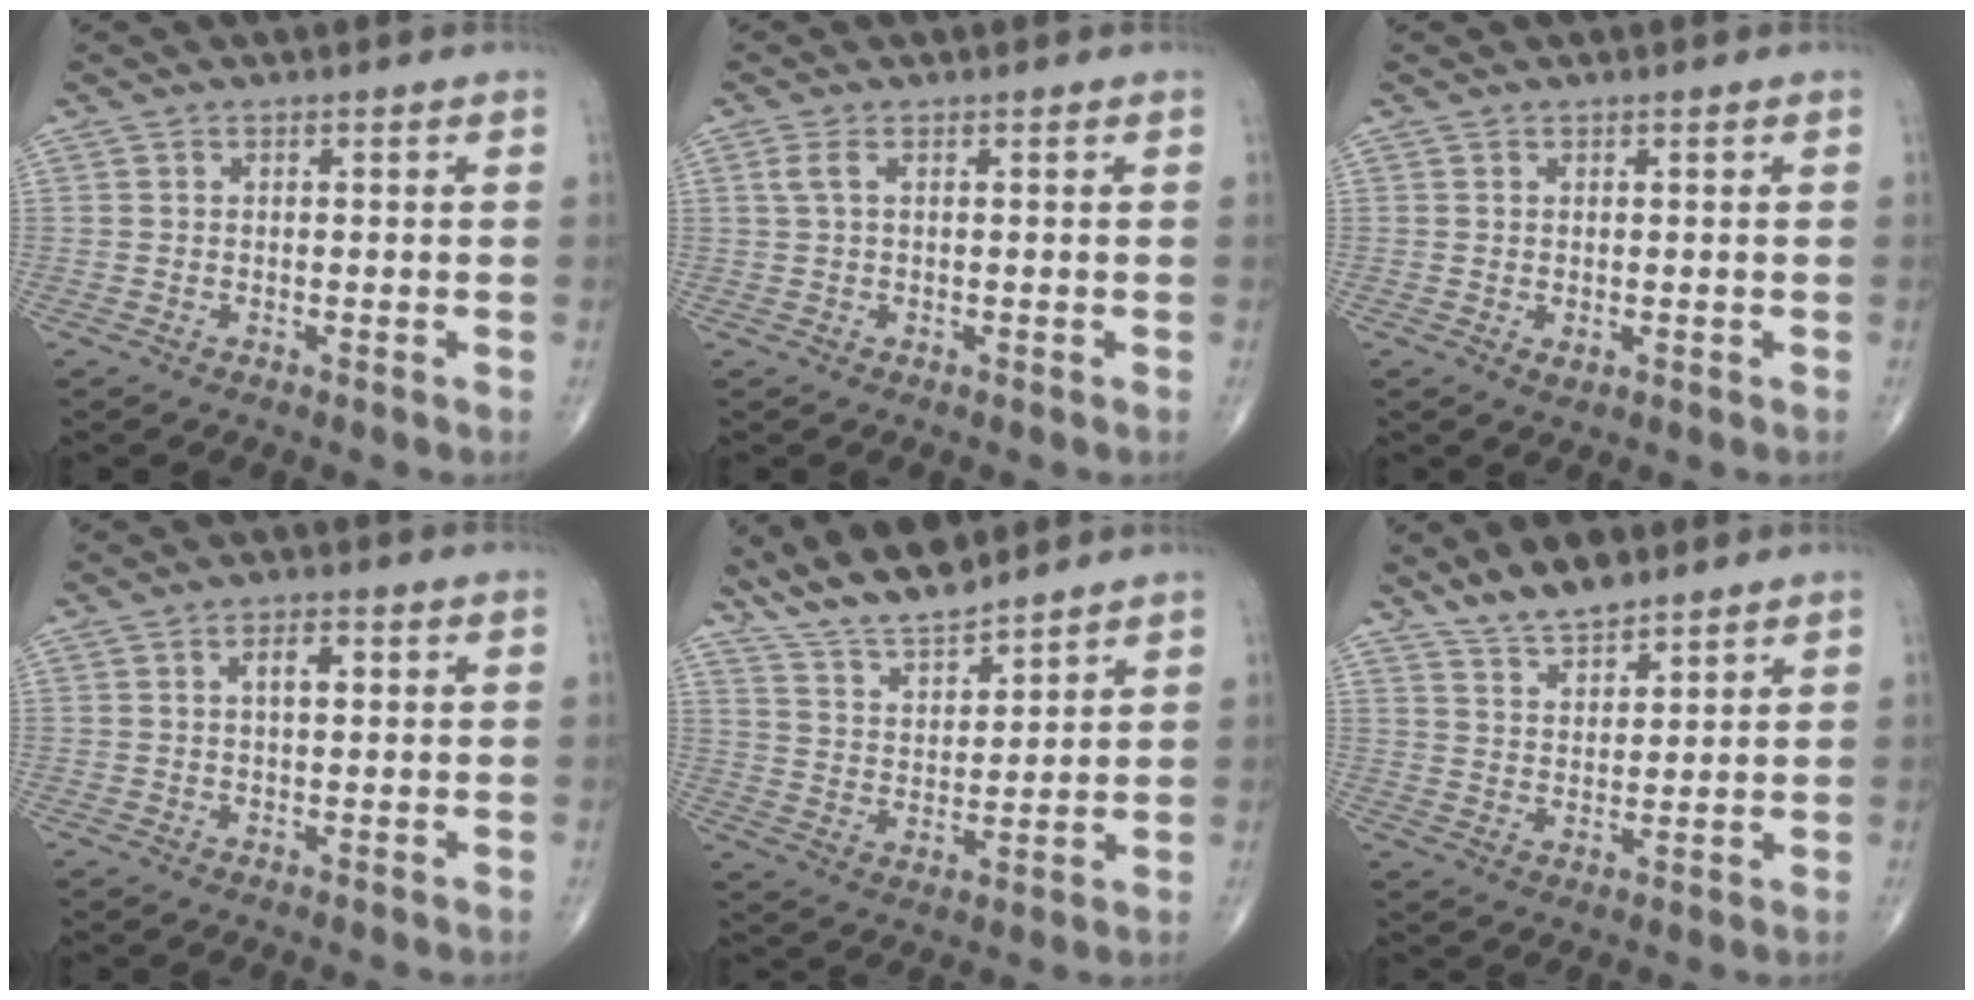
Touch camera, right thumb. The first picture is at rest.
{"total": 1.8, "force": [0.5, 0.6, 1.6], "torque": [-0.049, 0.011, 0.016]}
{"total": 0.8, "force": [0.0, 0.6, 0.6], "torque": [-0.006, -0.002, 0.004]}
{"total": 3.4, "force": [0.9, 1.5, 2.9], "torque": [-0.047, 0.005, 0.013]}
{"total": 10.3, "force": [9.4, 2.3, 3.7], "torque": [-0.054, -0.050, 0.181]}
{"total": 7.4, "force": [6.0, 2.6, 3.5], "torque": [-0.045, -0.033, 0.114]}